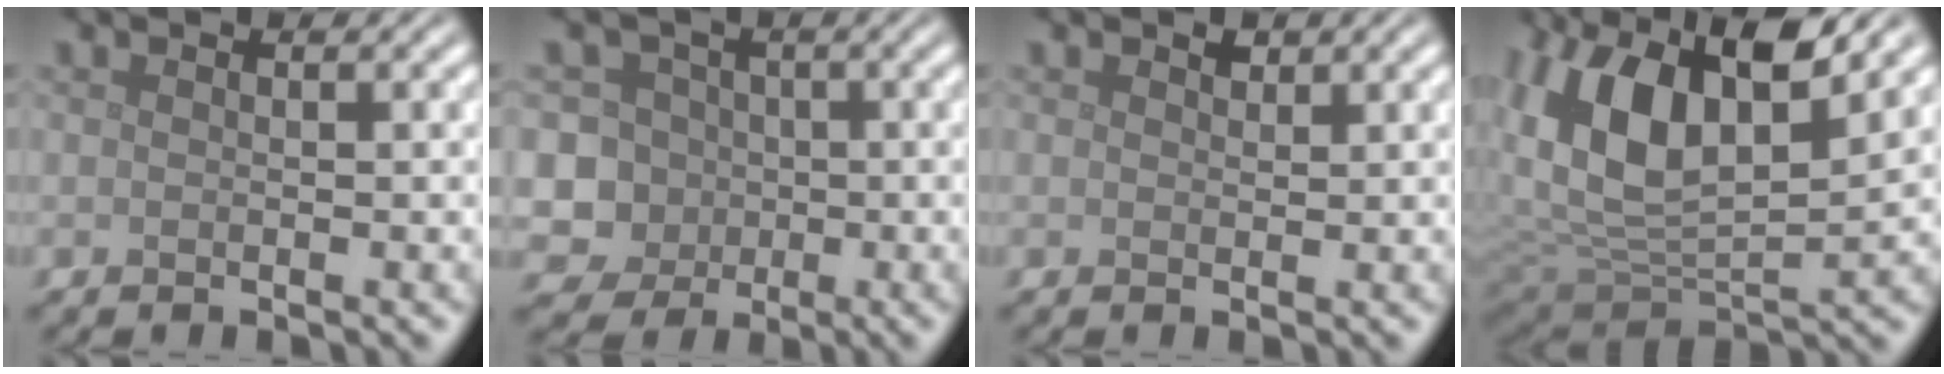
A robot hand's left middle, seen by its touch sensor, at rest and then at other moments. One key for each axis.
{"total": 6.4, "fx": -1.5, "fy": 6.0, "fz": 1.7, "tx": -0.019, "ty": 0.012, "tz": -0.056}
{"total": 0.8, "fx": 0.6, "fy": 0.4, "fz": 0.3, "tx": -0.004, "ty": -0.002, "tz": 0.009}
{"total": 12.0, "fx": 4.7, "fy": 5.9, "fz": 9.3, "tx": -0.195, "ty": 0.015, "tz": 0.084}